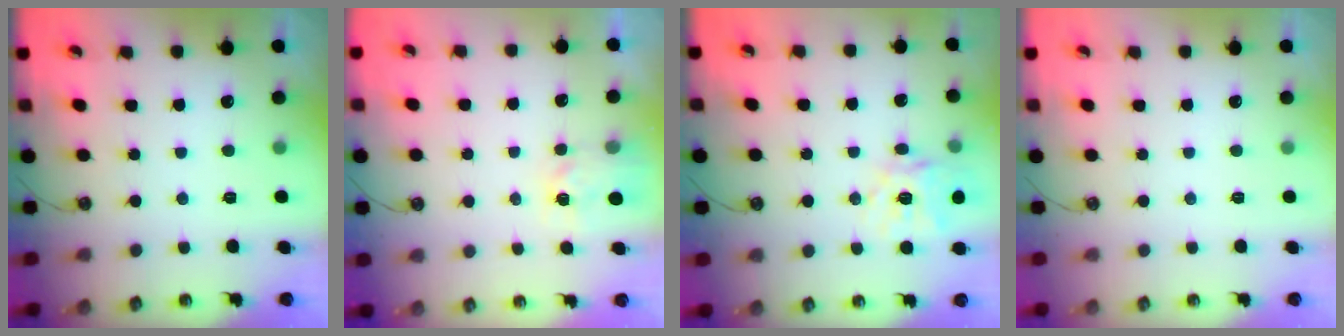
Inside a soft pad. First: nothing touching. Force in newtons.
{"total": 4.2, "press": 4.2, "slide": 0.5}
{"total": 14.6, "press": 14.5, "slide": 2.0}
{"total": 0.0}